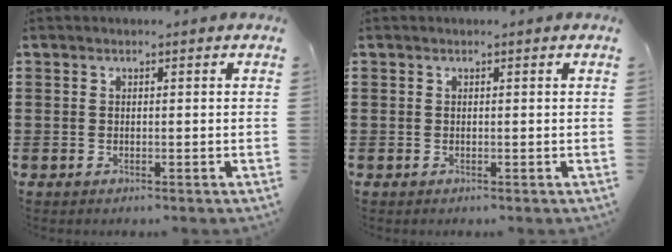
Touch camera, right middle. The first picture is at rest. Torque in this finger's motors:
{"motor_torque": [-0.02, -0.02, 0.00, 0.00]}